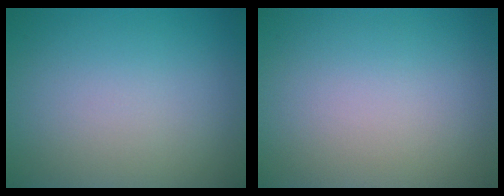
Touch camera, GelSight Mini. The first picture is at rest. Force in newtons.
{"total": 0.0}